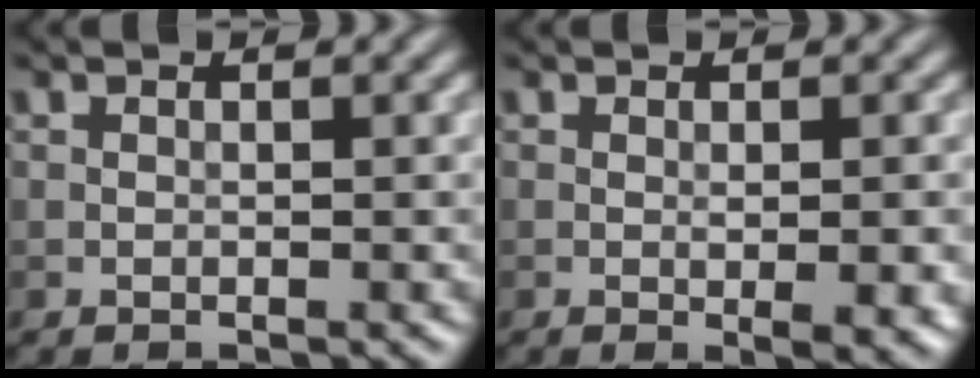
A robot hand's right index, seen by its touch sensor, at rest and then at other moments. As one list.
[{"total": 2.9, "force": [-0.6, 0.6, 2.8], "torque": [-0.042, -0.006, -0.006]}]